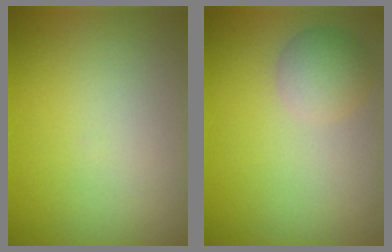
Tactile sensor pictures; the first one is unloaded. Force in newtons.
{"total": 2.7, "press": 2.7, "slide": 0.1}